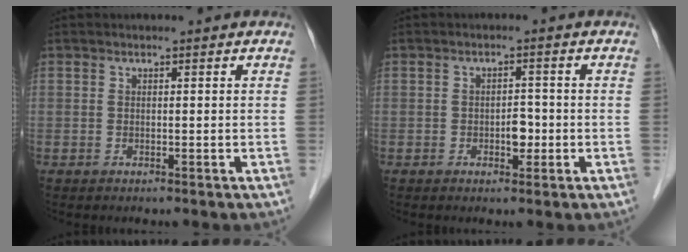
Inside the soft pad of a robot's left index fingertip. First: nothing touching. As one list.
[{"total": 2.4, "force": [-0.7, 1.4, 1.8], "torque": [-0.023, 0.005, -0.009]}]